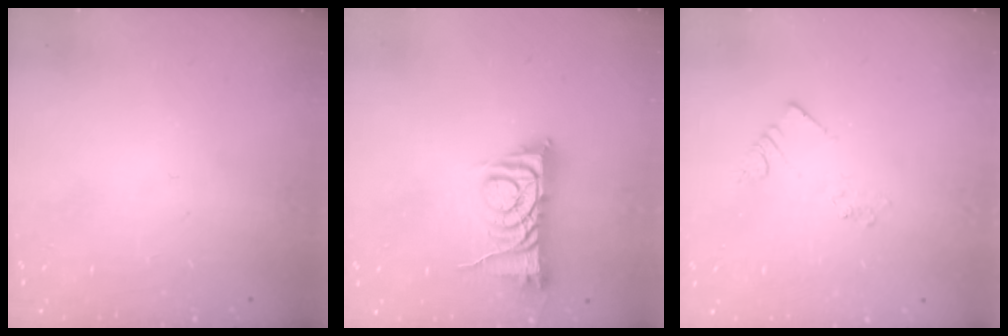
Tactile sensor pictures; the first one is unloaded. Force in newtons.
{"total": 9.4, "press": 9.4, "slide": 0.5}
{"total": 2.2, "press": 2.2, "slide": 0.1}